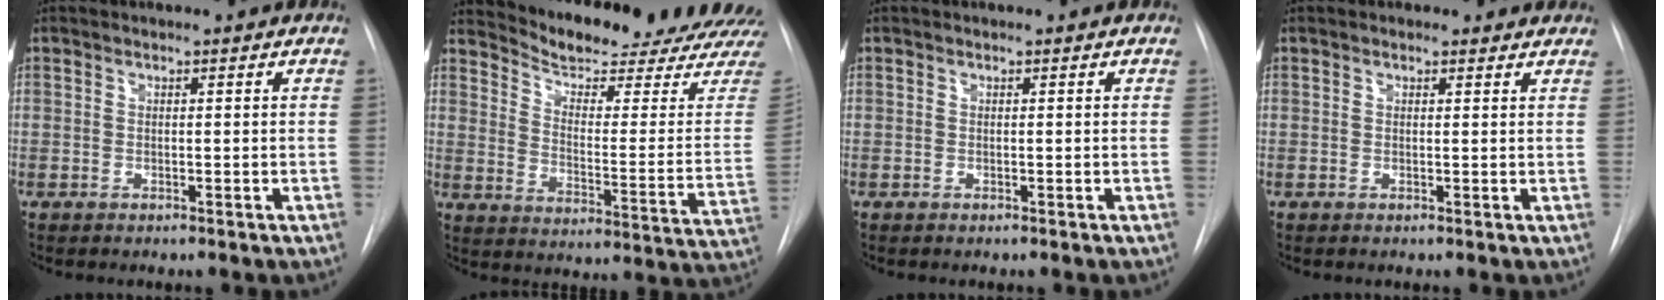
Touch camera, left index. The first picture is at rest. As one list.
[{"total": 23.7, "force": [22.7, 1.3, 6.9], "torque": [-0.105, -0.112, 0.286]}, {"total": 0.0}, {"total": 2.3, "force": [2.0, 1.1, 0.4], "torque": [-0.003, 0.003, 0.014]}]